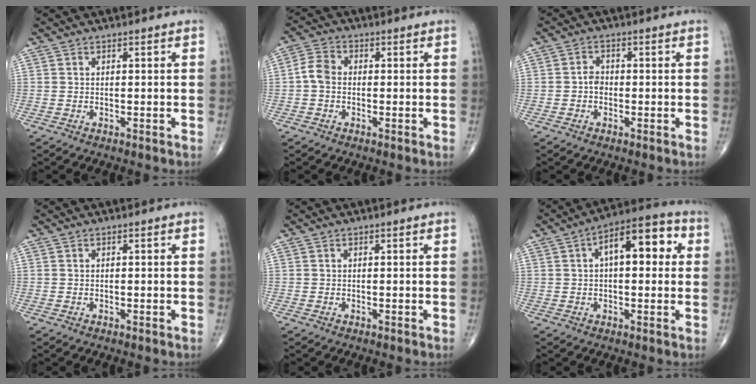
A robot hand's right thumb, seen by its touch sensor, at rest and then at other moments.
{"total": 4.1, "force": [-0.5, 3.1, 2.7], "torque": [-0.050, 0.012, -0.018]}
{"total": 2.1, "force": [-0.6, 1.6, 1.2], "torque": [-0.009, 0.006, -0.016]}
{"total": 0.0}
{"total": 0.0}
{"total": 12.4, "force": [2.7, 5.9, 10.5], "torque": [-0.132, 0.028, 0.032]}